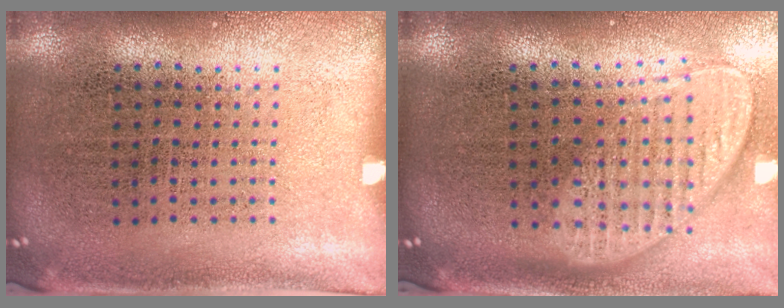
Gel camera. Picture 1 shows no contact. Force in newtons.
{"total": 2.0, "press": 1.6, "slide": 1.2}